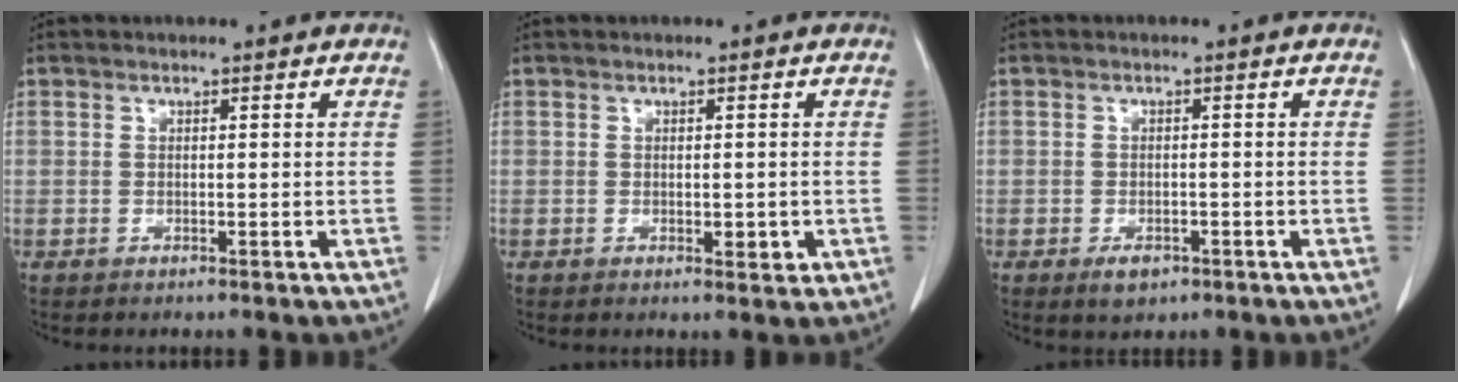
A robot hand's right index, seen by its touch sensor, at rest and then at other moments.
{"total": 2.1, "force": [-0.4, 1.0, 1.9], "torque": [-0.019, -0.001, 0.003]}
{"total": 2.7, "force": [-1.6, 1.6, 1.5], "torque": [-0.023, 0.000, -0.015]}